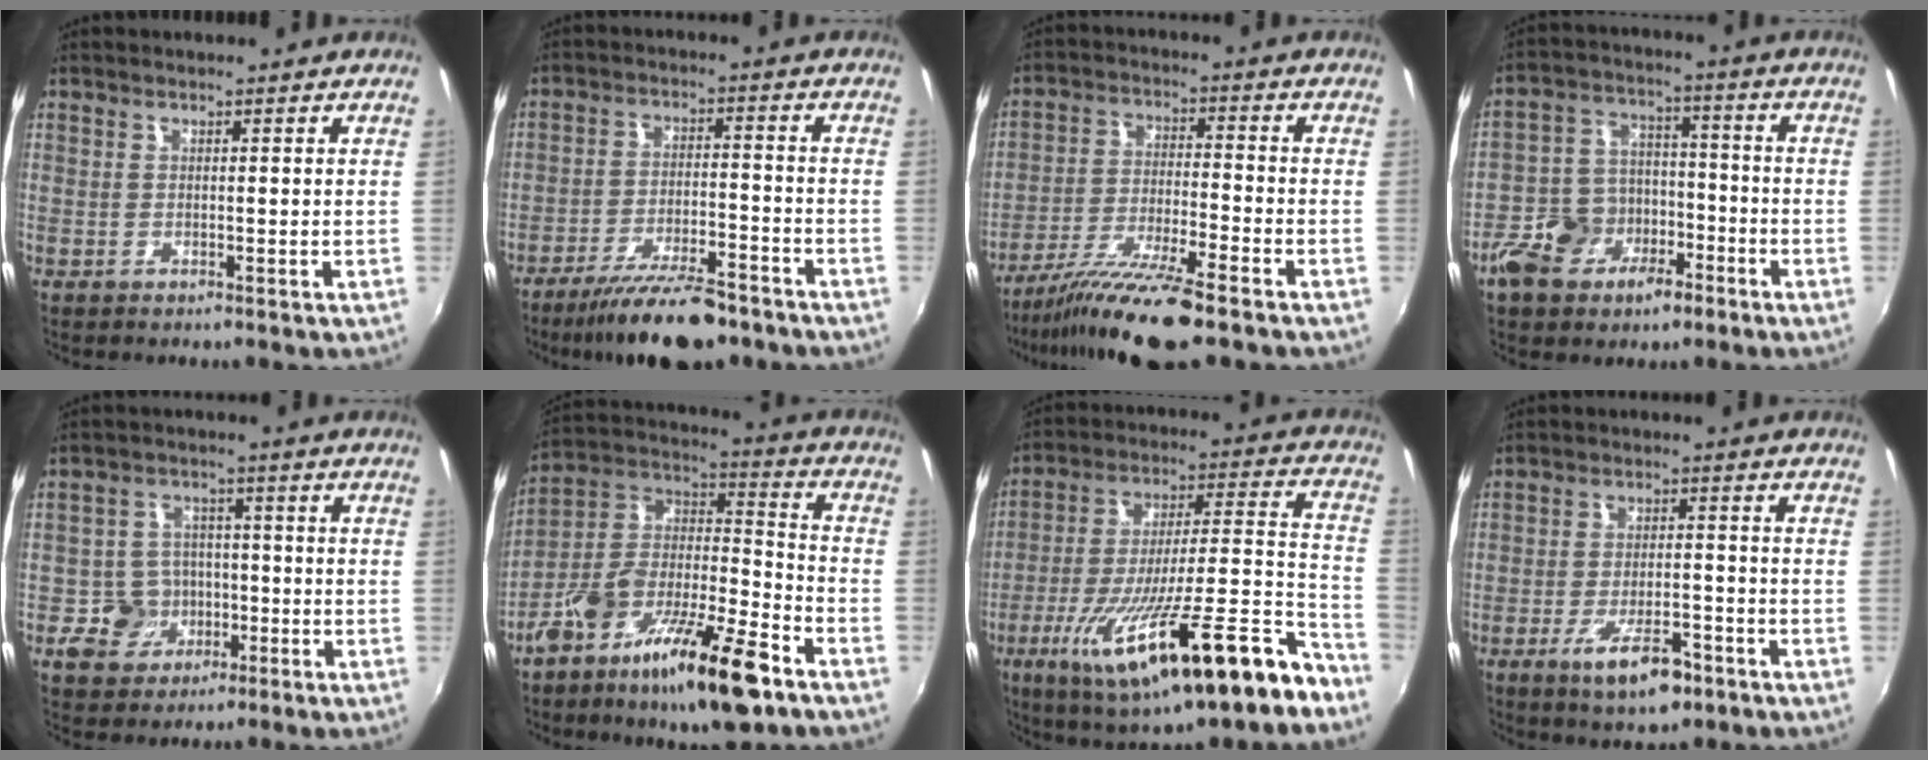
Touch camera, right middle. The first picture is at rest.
{"total": 13.0, "force": [-10.4, 3.2, 7.1], "torque": [-0.146, -0.017, -0.168]}
{"total": 13.2, "force": [-10.4, 0.4, 8.1], "torque": [-0.168, -0.029, -0.186]}
{"total": 13.9, "force": [-7.5, 9.4, 7.0], "torque": [-0.175, 0.014, -0.121]}
{"total": 7.8, "force": [-3.0, 7.0, 1.6], "torque": [-0.048, 0.015, -0.042]}
{"total": 20.8, "force": [-12.2, 6.1, 15.8], "torque": [-0.274, -0.012, -0.216]}
{"total": 27.2, "force": [-16.6, 5.2, 21.0], "torque": [-0.338, -0.041, -0.260]}
{"total": 9.1, "force": [-5.4, 3.1, 6.7], "torque": [-0.134, -0.013, -0.083]}